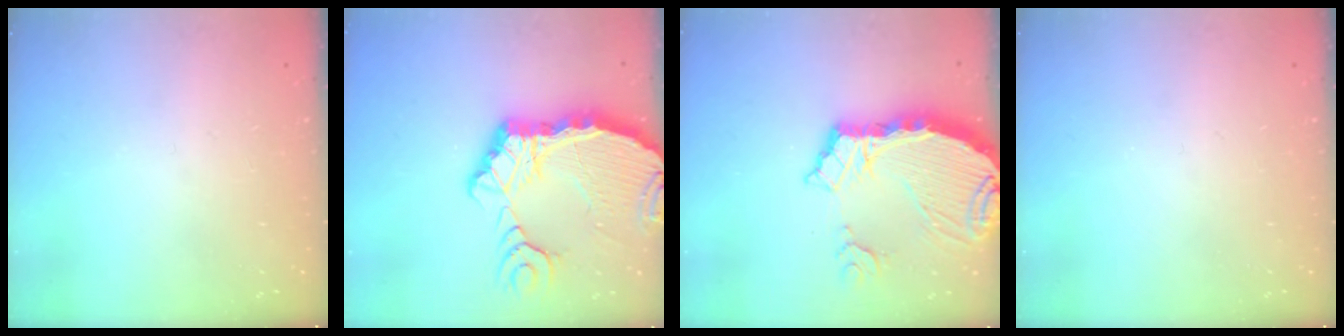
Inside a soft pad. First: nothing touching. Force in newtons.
{"total": 13.4, "press": 13.3, "slide": 1.6}
{"total": 11.6, "press": 11.5, "slide": 1.5}
{"total": 0.0}